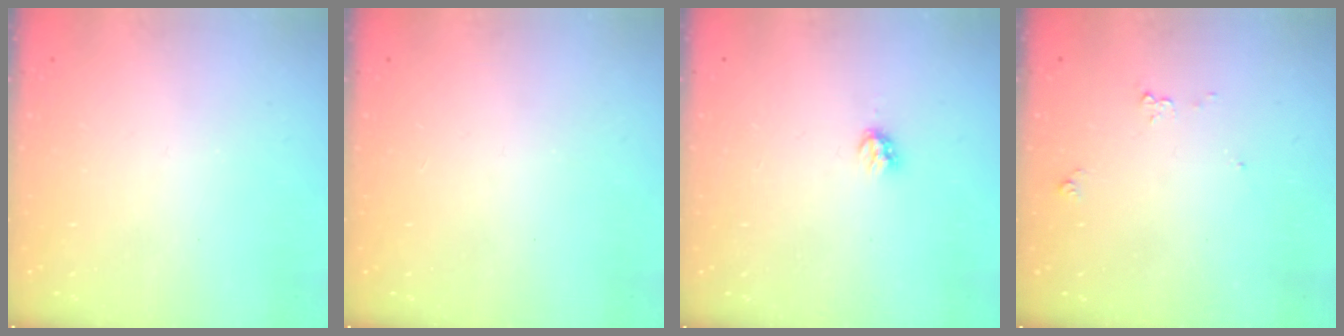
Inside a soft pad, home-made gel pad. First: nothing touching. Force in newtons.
{"total": 1.1, "press": 1.1, "slide": 0.1}
{"total": 2.8, "press": 2.8, "slide": 0.2}
{"total": 5.5, "press": 5.5, "slide": 0.7}